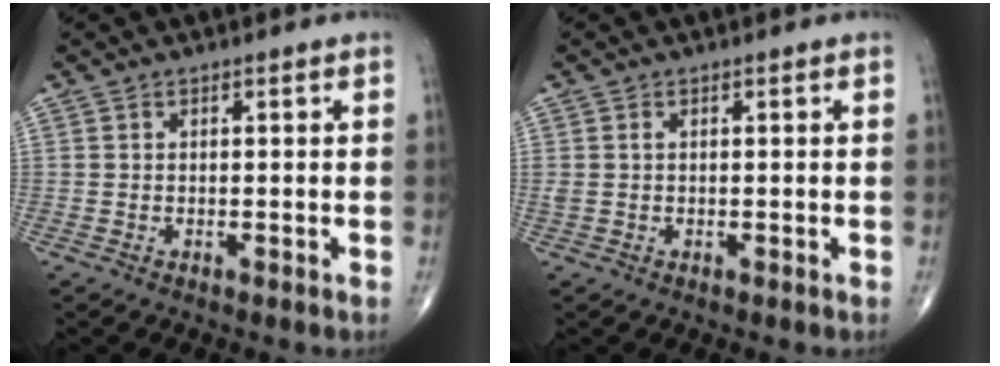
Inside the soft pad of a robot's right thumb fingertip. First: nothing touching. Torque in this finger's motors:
{"motor_torque": [0.01, -0.06, 0.36, 0.21, 0.04]}